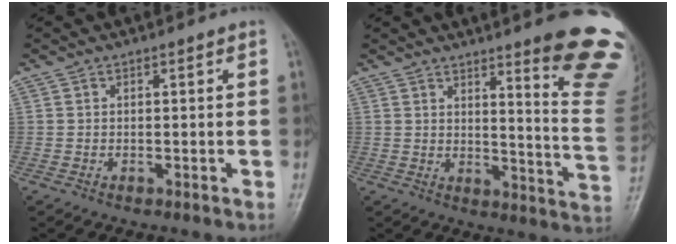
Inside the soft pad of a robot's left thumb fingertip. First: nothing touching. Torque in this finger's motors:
{"motor_torque": [3.20, 1.69, 1.35, -1.42, 0.29]}